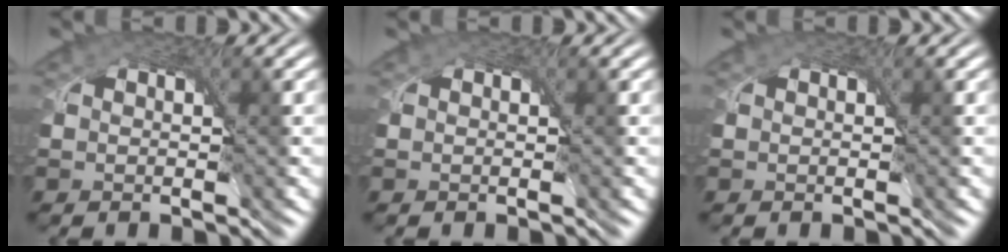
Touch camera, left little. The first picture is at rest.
{"total": 0.0}
{"total": 0.0}